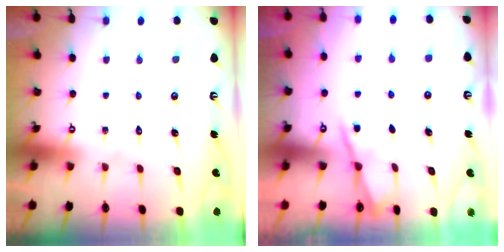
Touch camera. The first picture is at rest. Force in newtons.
{"total": 2.8, "press": 2.8, "slide": 0.5}